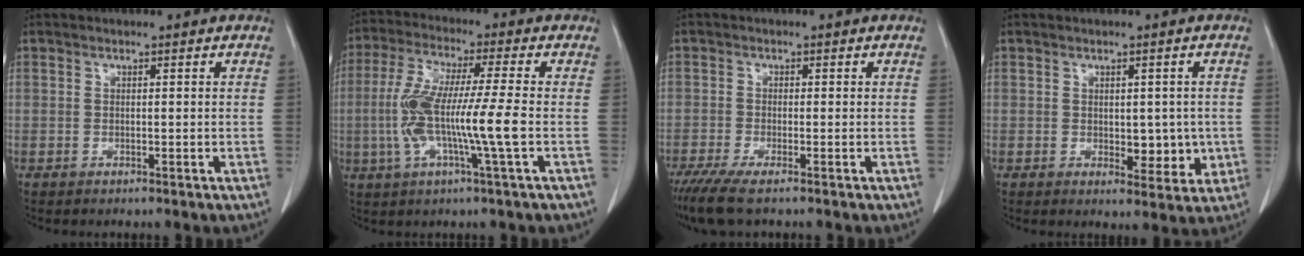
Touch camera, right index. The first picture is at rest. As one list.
[{"total": 11.9, "force": [-1.9, -0.2, 11.7], "torque": [-0.238, -0.002, -0.042]}, {"total": 5.1, "force": [-3.8, 0.3, 3.4], "torque": [-0.061, -0.014, -0.068]}, {"total": 5.4, "force": [-0.3, 3.0, 4.4], "torque": [-0.047, -0.005, 0.005]}]